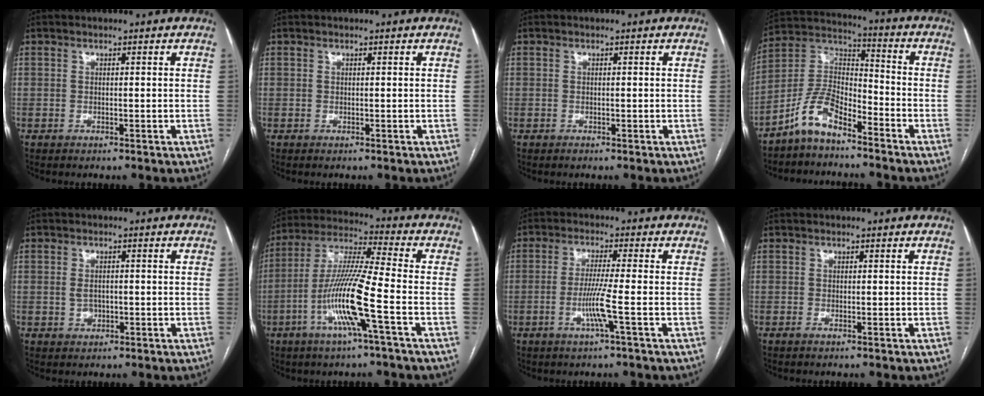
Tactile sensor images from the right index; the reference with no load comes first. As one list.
[{"total": 0.0}, {"total": 0.0}, {"total": 9.0, "force": [-6.7, 3.2, 5.1], "torque": [-0.112, 0.023, -0.136]}, {"total": 2.0, "force": [-0.3, 1.3, 1.4], "torque": [-0.027, 0.002, -0.002]}, {"total": 13.0, "force": [-4.6, -0.5, 12.1], "torque": [-0.243, -0.001, -0.094]}, {"total": 3.6, "force": [-1.2, -1.2, 3.1], "torque": [-0.064, -0.006, -0.024]}, {"total": 0.0}]